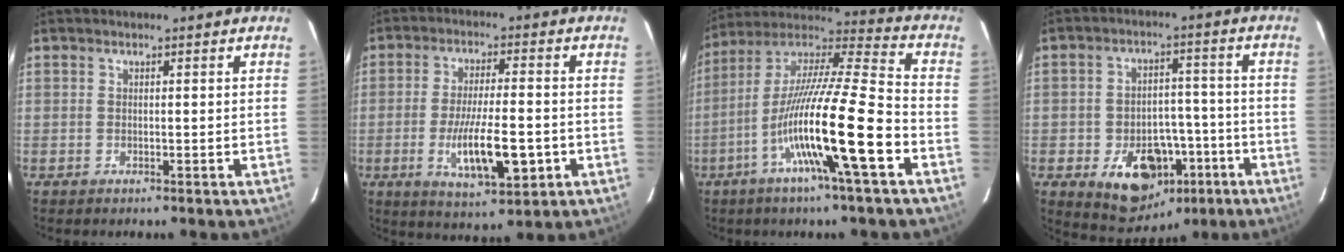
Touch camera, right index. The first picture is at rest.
{"total": 11.0, "force": [-2.9, 2.4, 10.3], "torque": [-0.186, -0.013, -0.042]}
{"total": 18.4, "force": [-6.7, 0.0, 17.1], "torque": [-0.320, -0.007, -0.126]}
{"total": 12.3, "force": [-5.3, 7.9, 7.8], "torque": [-0.116, 0.015, -0.068]}